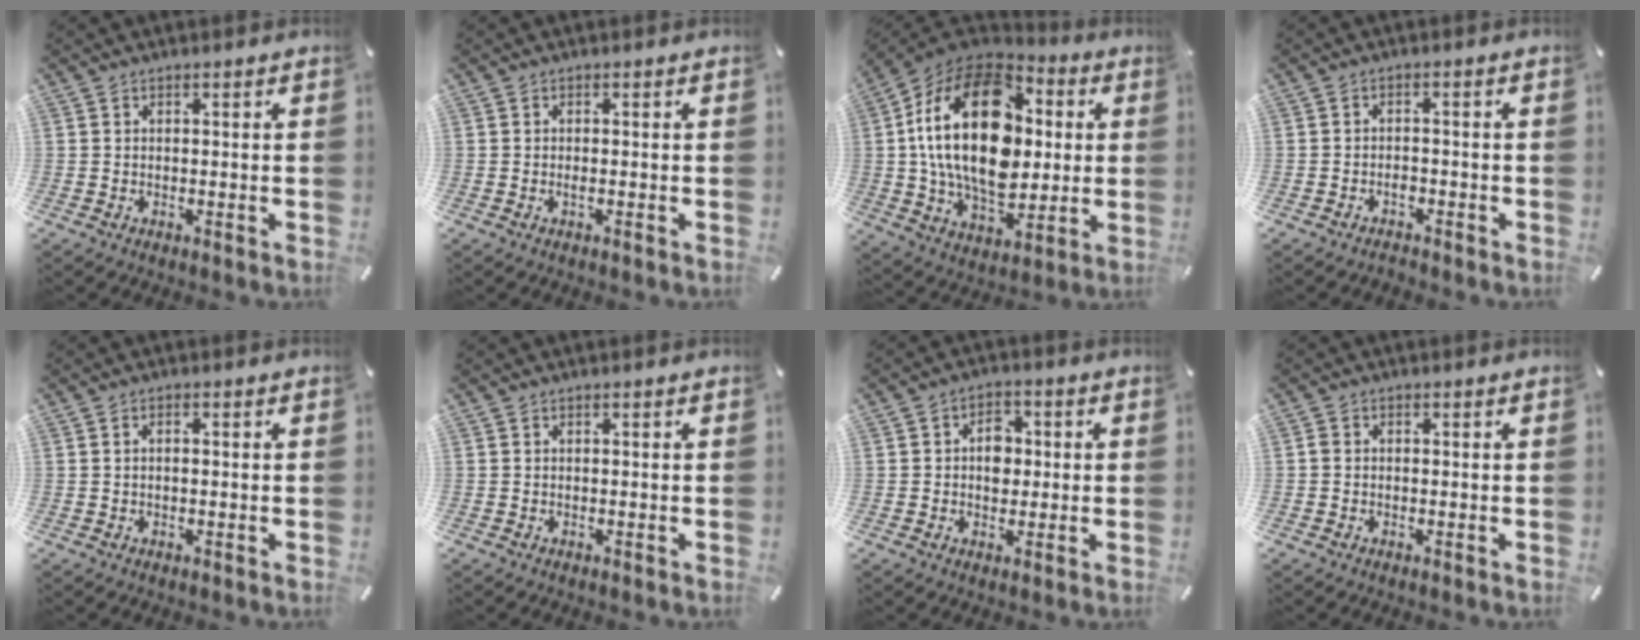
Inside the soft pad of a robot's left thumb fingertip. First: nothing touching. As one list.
[{"total": 0.8, "force": [-0.3, 0.0, 0.8], "torque": [-0.015, -0.007, -0.003]}, {"total": 27.3, "force": [2.8, 17.8, 20.6], "torque": [-0.396, 0.009, 0.047]}, {"total": 2.2, "force": [-1.5, 1.2, 1.0], "torque": [-0.022, 0.007, -0.031]}, {"total": 1.0, "force": [-0.1, 0.5, 0.8], "torque": [-0.016, 0.002, -0.002]}, {"total": 0.0}, {"total": 5.8, "force": [0.1, 4.4, 3.7], "torque": [-0.042, -0.001, -0.005]}, {"total": 1.0, "force": [-0.3, 0.8, 0.5], "torque": [-0.007, 0.004, -0.006]}]